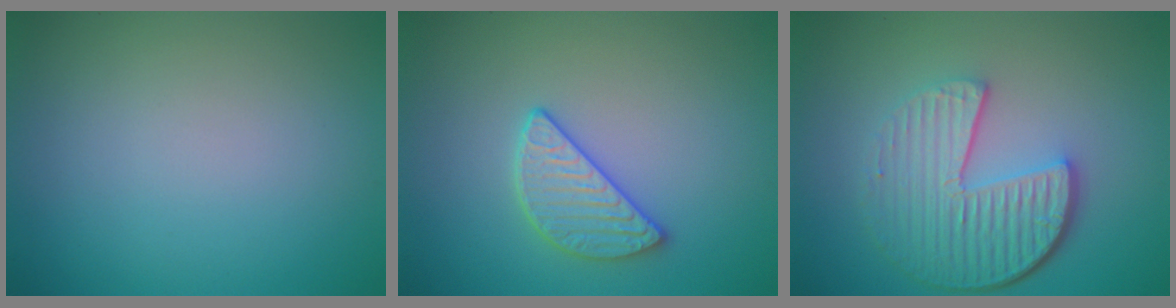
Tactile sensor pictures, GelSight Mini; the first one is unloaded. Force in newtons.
{"total": 2.8, "press": 2.7, "slide": 0.7}
{"total": 6.3, "press": 4.5, "slide": 4.4}